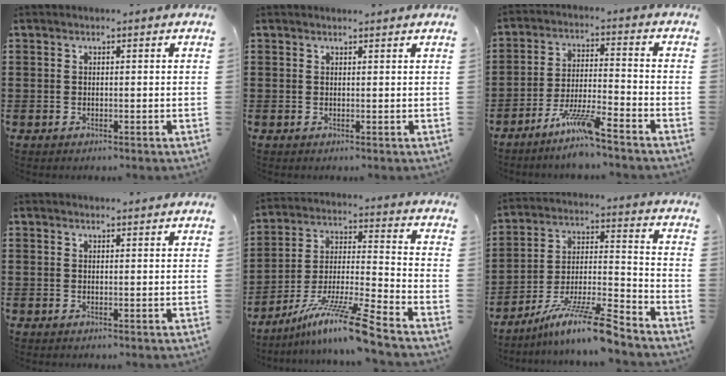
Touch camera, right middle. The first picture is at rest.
{"total": 0.7, "force": [0.7, 0.0, 0.1], "torque": [0.004, -0.003, 0.012]}
{"total": 7.2, "force": [-5.8, 0.3, 4.3], "torque": [-0.088, -0.008, -0.112]}
{"total": 1.2, "force": [1.2, 0.1, 0.1], "torque": [0.003, -0.003, 0.021]}
{"total": 11.6, "force": [-8.7, -0.2, 7.7], "torque": [-0.137, 0.003, -0.167]}
{"total": 10.9, "force": [-8.6, 0.2, 6.7], "torque": [-0.114, 0.010, -0.164]}